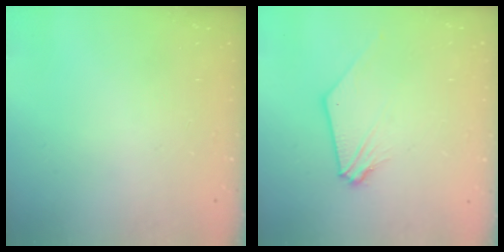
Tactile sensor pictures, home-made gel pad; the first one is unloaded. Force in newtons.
{"total": 1.8, "press": 1.8, "slide": 0.4}